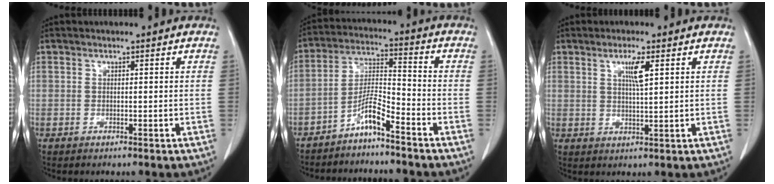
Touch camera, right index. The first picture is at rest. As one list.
[{"total": 6.2, "force": [-4.6, 0.4, 4.1], "torque": [-0.088, 0.001, -0.090]}, {"total": 3.7, "force": [1.6, 0.1, 3.4], "torque": [-0.060, -0.003, 0.028]}]